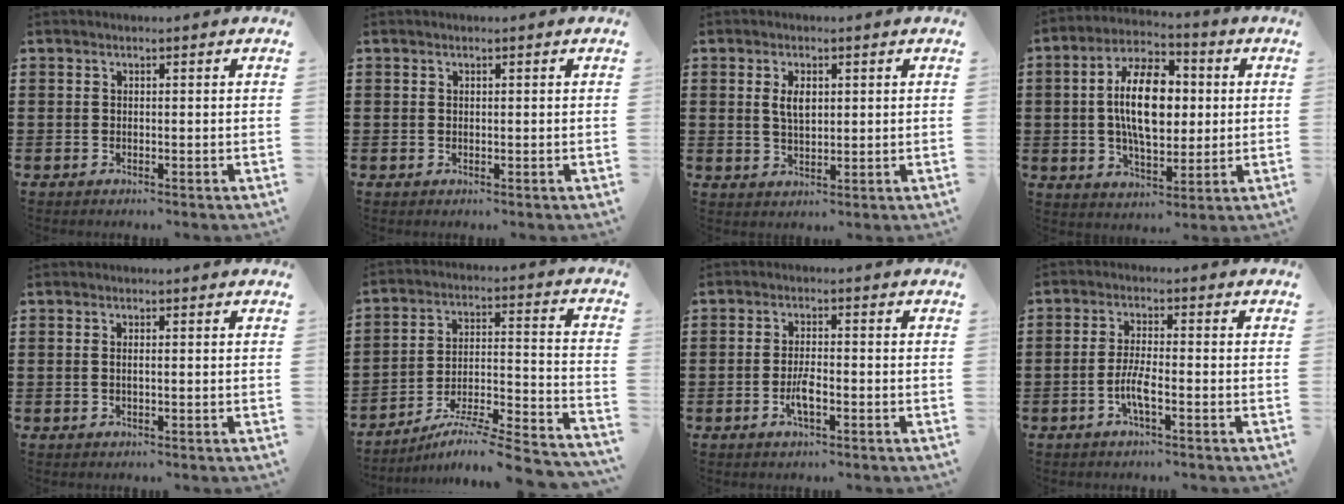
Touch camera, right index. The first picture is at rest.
{"total": 0.0}
{"total": 3.5, "force": [1.0, 1.7, 2.9], "torque": [-0.053, 0.004, 0.013]}
{"total": 12.6, "force": [1.3, 6.3, 10.9], "torque": [-0.194, 0.010, 0.017]}
{"total": 0.8, "force": [0.0, 0.2, 0.7], "torque": [-0.016, -0.001, 0.001]}
{"total": 7.0, "force": [-6.1, -0.1, 3.5], "torque": [-0.050, -0.007, -0.123]}
{"total": 3.6, "force": [-1.5, 1.0, 3.1], "torque": [-0.058, 0.002, -0.029]}
{"total": 4.1, "force": [-1.9, 0.8, 3.6], "torque": [-0.081, -0.005, -0.040]}